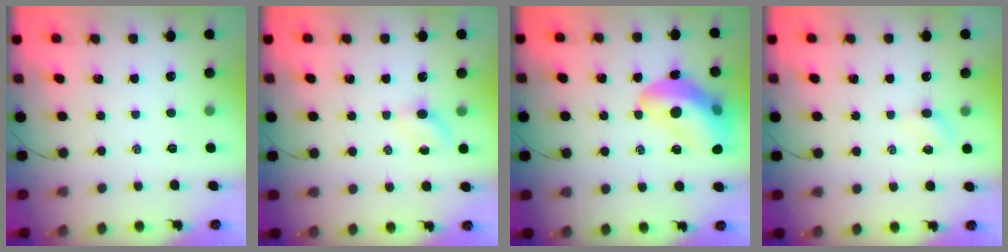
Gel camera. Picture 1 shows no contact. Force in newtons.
{"total": 2.8, "press": 2.7, "slide": 0.9}
{"total": 16.8, "press": 16.5, "slide": 3.2}
{"total": 2.3, "press": 2.2, "slide": 0.7}